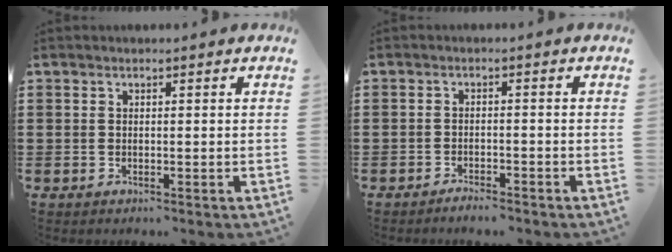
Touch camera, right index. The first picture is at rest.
{"total": 1.8, "force": [-1.8, 0.0, 0.2], "torque": [-0.009, 0.001, -0.035]}